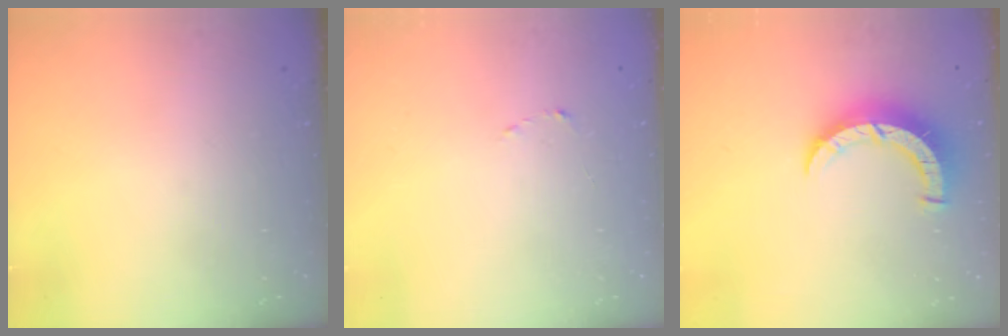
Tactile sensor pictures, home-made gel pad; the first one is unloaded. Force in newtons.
{"total": 1.5, "press": 1.5, "slide": 0.2}
{"total": 8.6, "press": 8.6, "slide": 0.5}